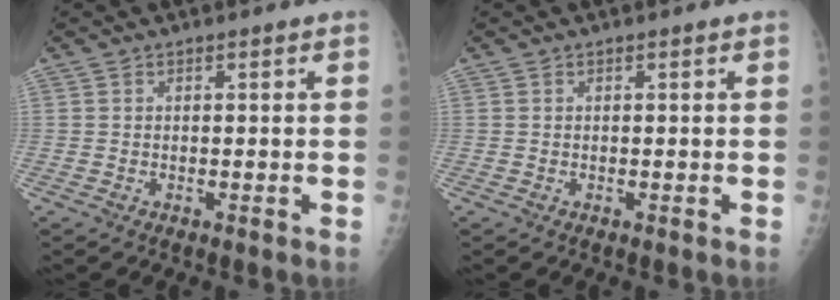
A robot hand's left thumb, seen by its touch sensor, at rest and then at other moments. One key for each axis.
{"total": 0.0}